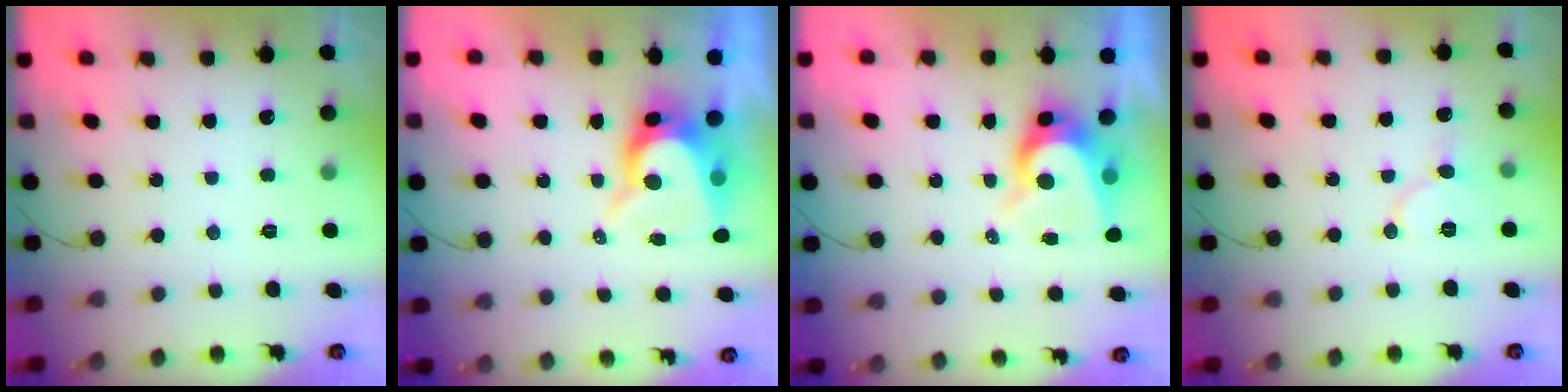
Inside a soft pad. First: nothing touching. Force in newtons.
{"total": 10.1, "press": 10.0, "slide": 1.0}
{"total": 8.0, "press": 8.0, "slide": 0.7}
{"total": 7.6, "press": 7.5, "slide": 0.8}